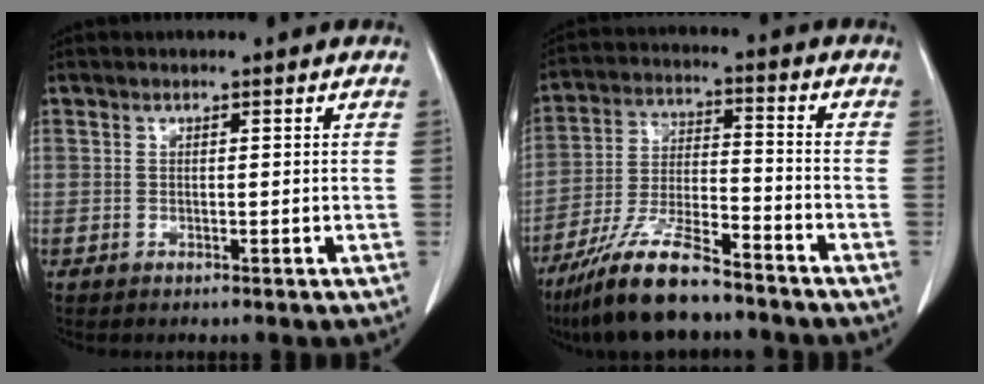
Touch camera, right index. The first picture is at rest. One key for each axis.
{"total": 13.6, "fx": -10.6, "fy": 2.7, "fz": 8.1, "tx": -0.163, "ty": -0.018, "tz": -0.195}